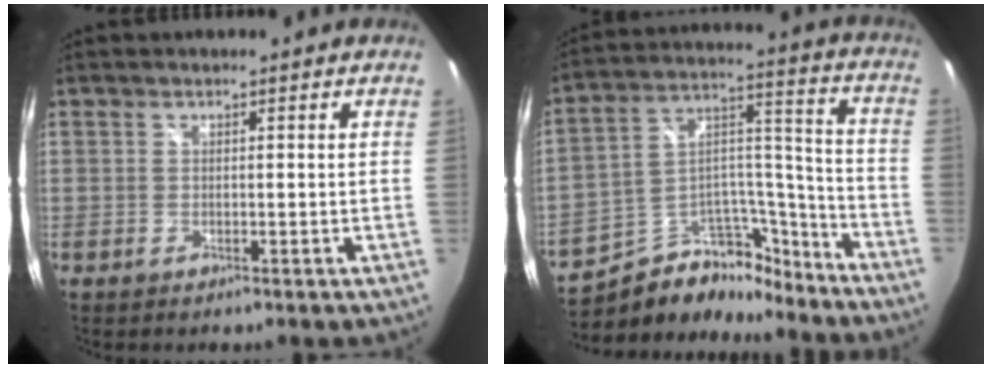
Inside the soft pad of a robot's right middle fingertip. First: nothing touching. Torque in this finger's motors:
{"motor_torque": [0.91, -1.23, -0.16, -0.01]}